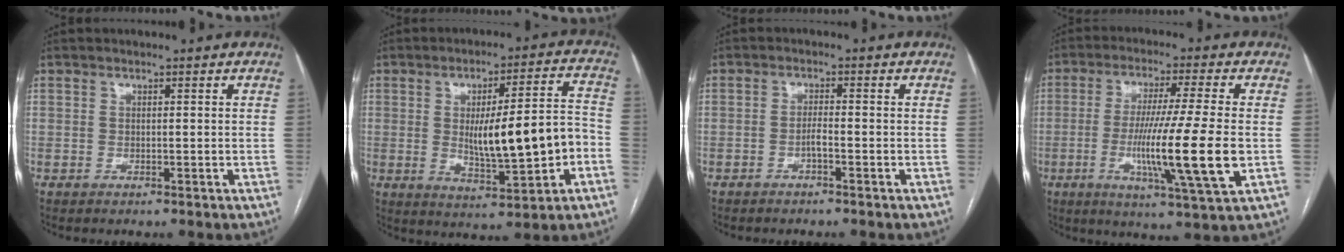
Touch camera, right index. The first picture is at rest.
{"total": 13.5, "force": [-1.9, 2.4, 13.1], "torque": [-0.202, 0.012, -0.016]}
{"total": 1.7, "force": [-0.9, 0.1, 1.4], "torque": [-0.025, 0.002, -0.019]}
{"total": 14.3, "force": [-2.6, -0.9, 14.1], "torque": [-0.254, -0.028, -0.051]}